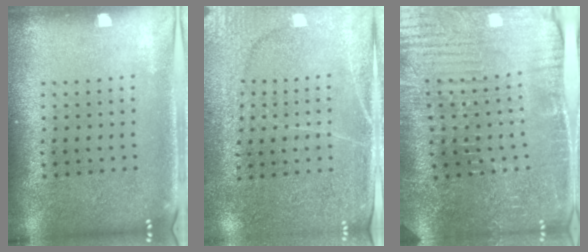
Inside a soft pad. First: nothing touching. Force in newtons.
{"total": 2.9, "press": 2.7, "slide": 1.1}
{"total": 4.2, "press": 4.2, "slide": 0.4}